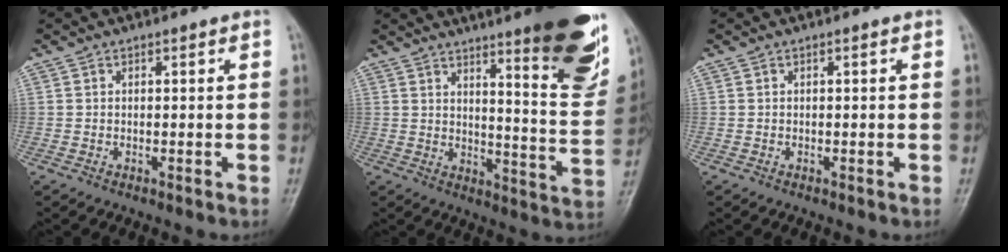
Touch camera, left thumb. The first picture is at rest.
{"total": 19.9, "force": [12.1, 3.6, 15.3], "torque": [-0.169, -0.077, 0.164]}
{"total": 0.0}